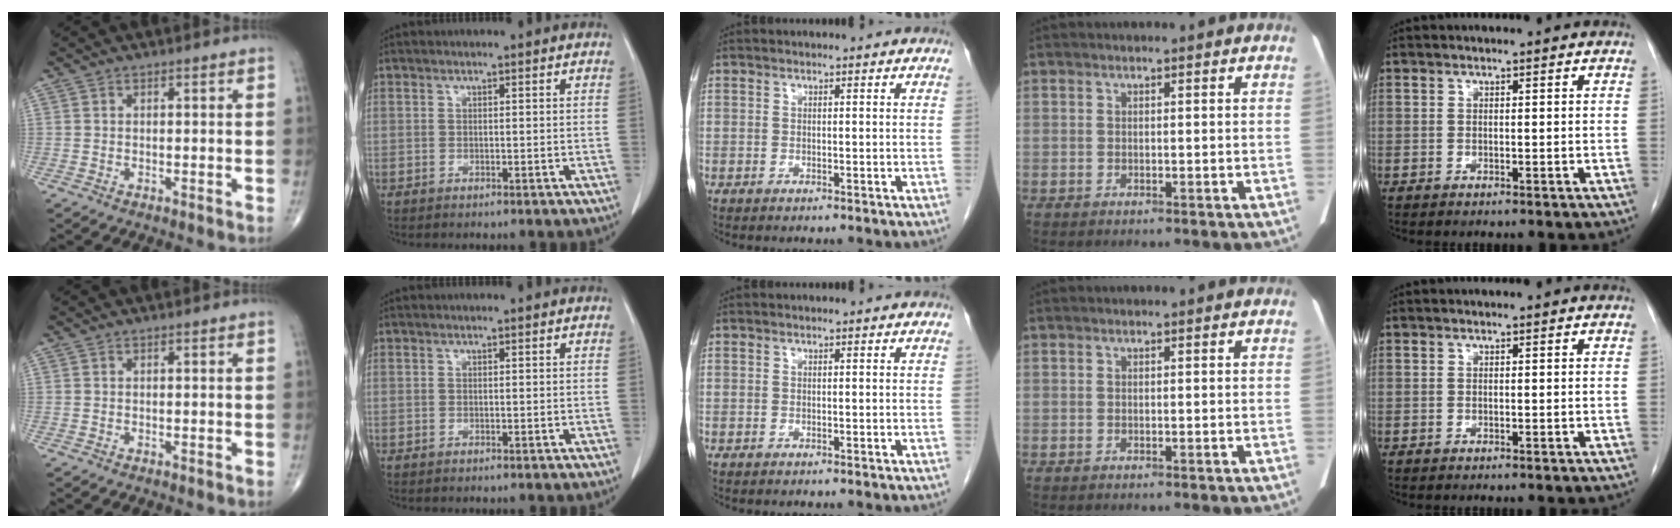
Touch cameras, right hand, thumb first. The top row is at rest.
{}